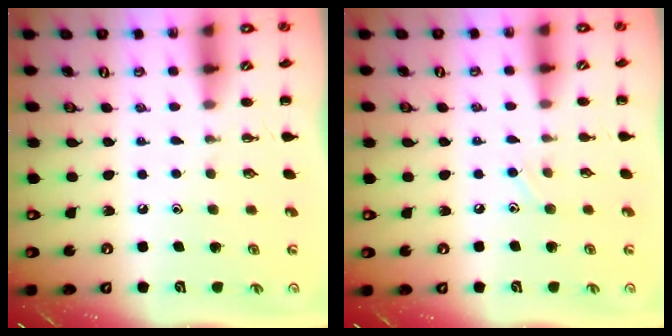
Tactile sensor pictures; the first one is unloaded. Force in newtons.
{"total": 4.7, "press": 4.5, "slide": 1.5}